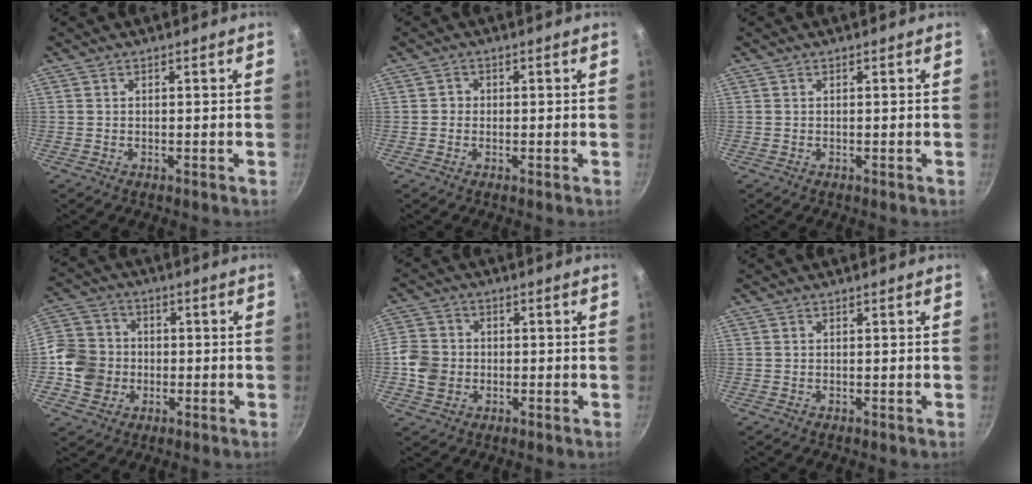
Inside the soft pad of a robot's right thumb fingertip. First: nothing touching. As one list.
[{"total": 1.2, "force": [-0.2, 1.2, 0.3], "torque": [0.002, 0.001, -0.006]}, {"total": 0.0}, {"total": 10.1, "force": [-1.6, 9.1, 3.9], "torque": [-0.046, 0.023, -0.044]}, {"total": 6.9, "force": [-1.3, 6.1, 3.0], "torque": [-0.039, 0.016, -0.035]}, {"total": 0.0}]